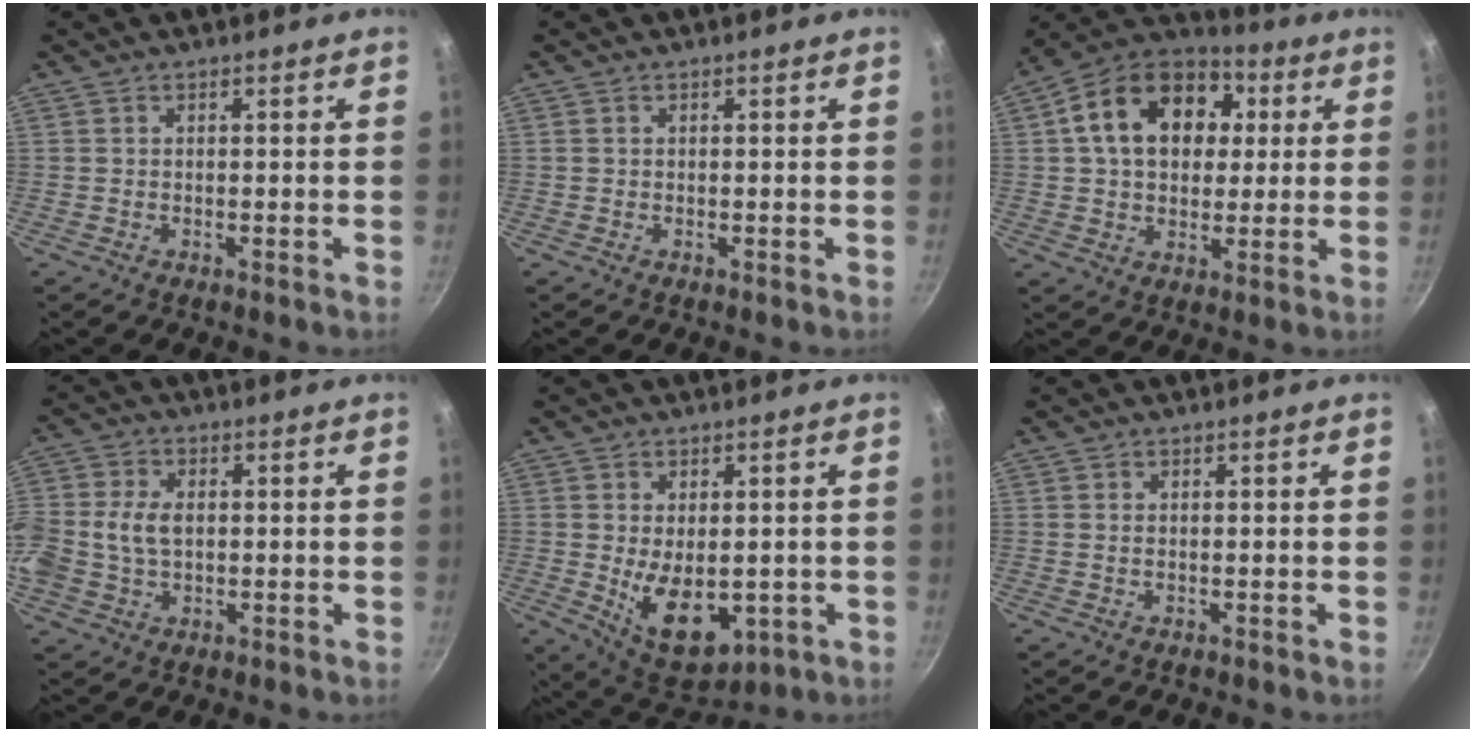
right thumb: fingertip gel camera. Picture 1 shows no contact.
{"total": 0.0}
{"total": 18.6, "force": [4.2, 13.5, 12.1], "torque": [-0.183, 0.024, 0.055]}
{"total": 10.2, "force": [0.1, 7.3, 7.0], "torque": [-0.152, 0.021, -0.007]}
{"total": 11.8, "force": [-1.6, 7.1, 9.3], "torque": [-0.118, -0.014, 0.001]}
{"total": 0.6, "force": [0.1, 0.3, 0.5], "torque": [-0.010, 0.000, 0.002]}